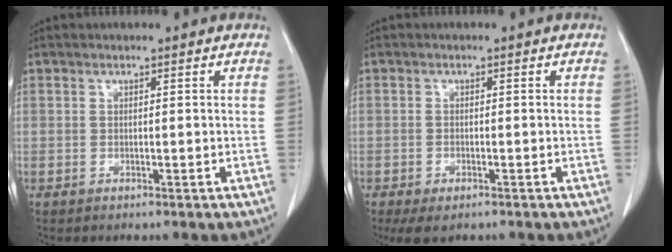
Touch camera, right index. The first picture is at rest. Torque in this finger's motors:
{"motor_torque": [0.46, -0.39, 0.22, 0.05]}